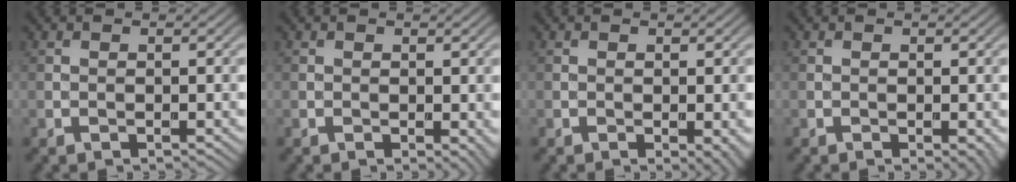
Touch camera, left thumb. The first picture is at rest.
{"total": 1.0, "force": [-0.1, 0.6, 0.7], "torque": [-0.005, -0.004, 0.000]}
{"total": 1.5, "force": [-0.4, 0.4, 1.4], "torque": [-0.016, -0.005, -0.005]}
{"total": 0.7, "force": [-0.2, 0.3, 0.6], "torque": [-0.007, -0.004, -0.003]}